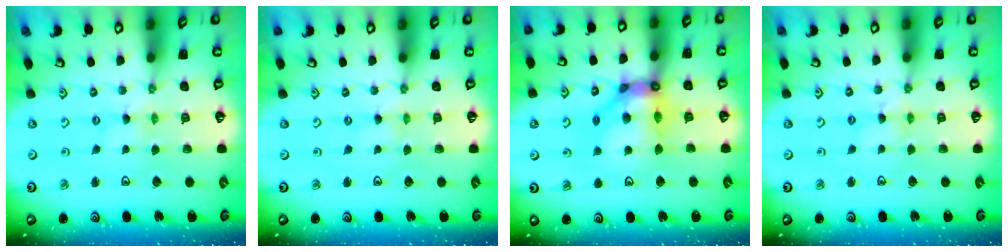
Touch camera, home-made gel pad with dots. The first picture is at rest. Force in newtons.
{"total": 0.0}
{"total": 13.5, "press": 13.3, "slide": 2.6}
{"total": 3.6, "press": 3.6, "slide": 0.4}